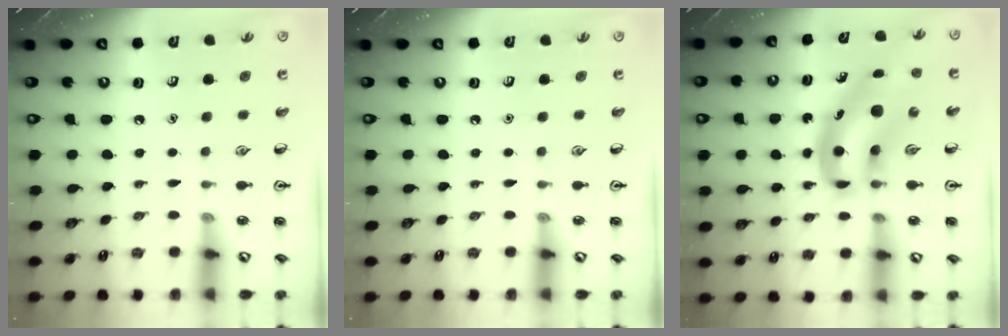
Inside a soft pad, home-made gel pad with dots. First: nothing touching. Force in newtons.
{"total": 0.0}
{"total": 10.7, "press": 10.2, "slide": 3.0}